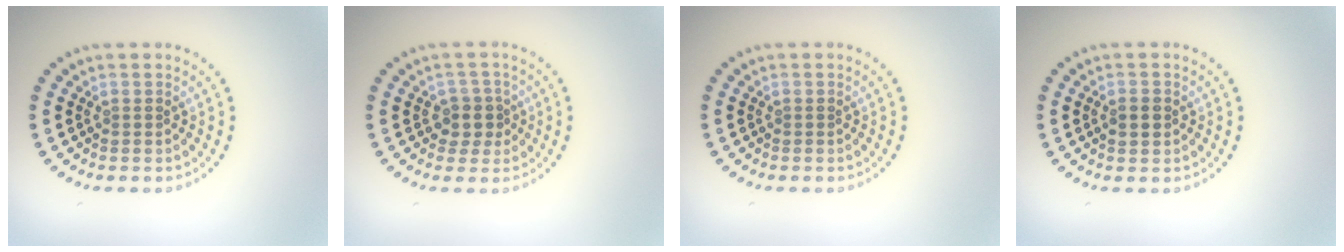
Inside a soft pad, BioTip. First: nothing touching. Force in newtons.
{"total": 2.2, "press": 1.8, "slide": 1.2}
{"total": 0.0}
{"total": 2.1, "press": 2.1, "slide": 0.2}